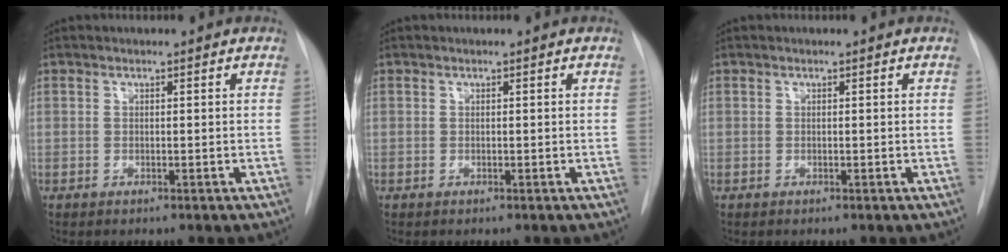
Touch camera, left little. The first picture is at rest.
{"total": 0.0}
{"total": 0.0}